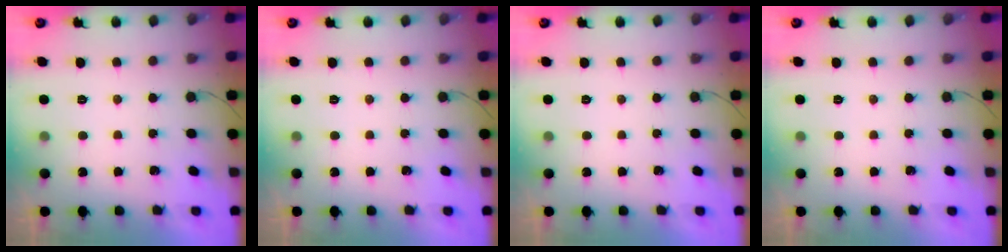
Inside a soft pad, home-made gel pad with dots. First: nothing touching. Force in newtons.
{"total": 0.0}
{"total": 0.0}
{"total": 0.0}